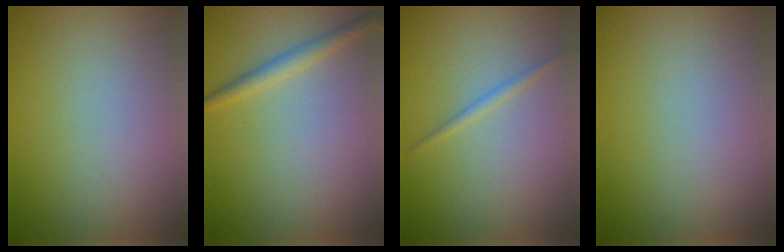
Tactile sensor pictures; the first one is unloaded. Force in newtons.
{"total": 1.8, "press": 1.8, "slide": 0.0}
{"total": 0.9, "press": 0.9, "slide": 0.0}
{"total": 0.0}